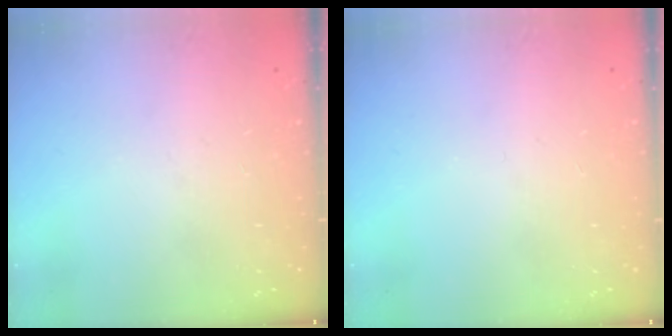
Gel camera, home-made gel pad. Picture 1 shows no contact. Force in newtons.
{"total": 0.0}